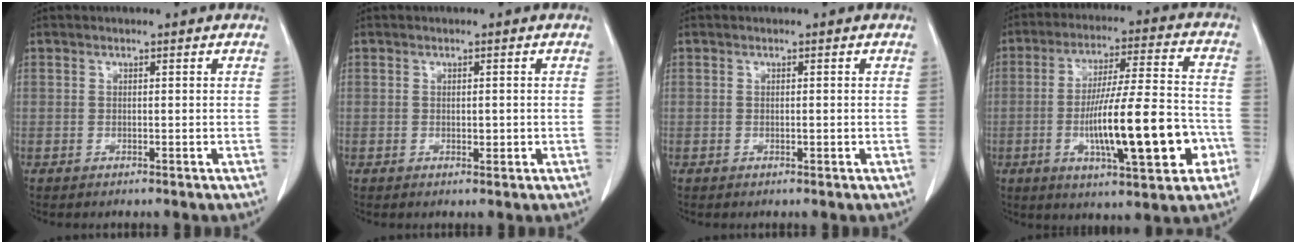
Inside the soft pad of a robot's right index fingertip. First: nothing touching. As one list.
[{"total": 1.3, "force": [-0.1, 0.8, 1.0], "torque": [-0.013, -0.002, 0.002]}, {"total": 0.6, "force": [-0.1, 0.3, 0.5], "torque": [-0.008, -0.001, 0.000]}, {"total": 17.5, "force": [-4.8, 2.8, 16.5], "torque": [-0.279, 0.002, -0.071]}]